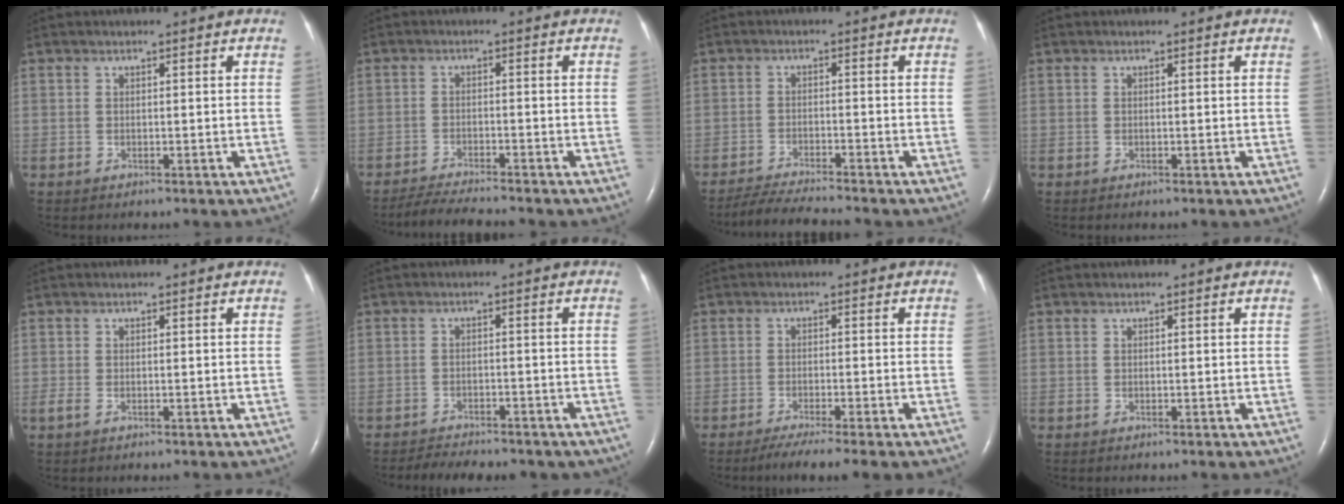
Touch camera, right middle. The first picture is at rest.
{"total": 5.7, "force": [-5.3, -0.3, 2.0], "torque": [-0.038, -0.021, -0.091]}
{"total": 6.3, "force": [-5.9, -0.7, 2.0], "torque": [-0.036, -0.020, -0.103]}
{"total": 0.0}
{"total": 1.2, "force": [-0.5, 0.5, 0.9], "torque": [-0.028, -0.004, -0.009]}
{"total": 9.7, "force": [-8.4, 2.8, 4.0], "torque": [-0.063, 0.003, -0.105]}
{"total": 6.0, "force": [-4.6, -0.7, 3.8], "torque": [-0.054, -0.015, -0.074]}
{"total": 0.0}